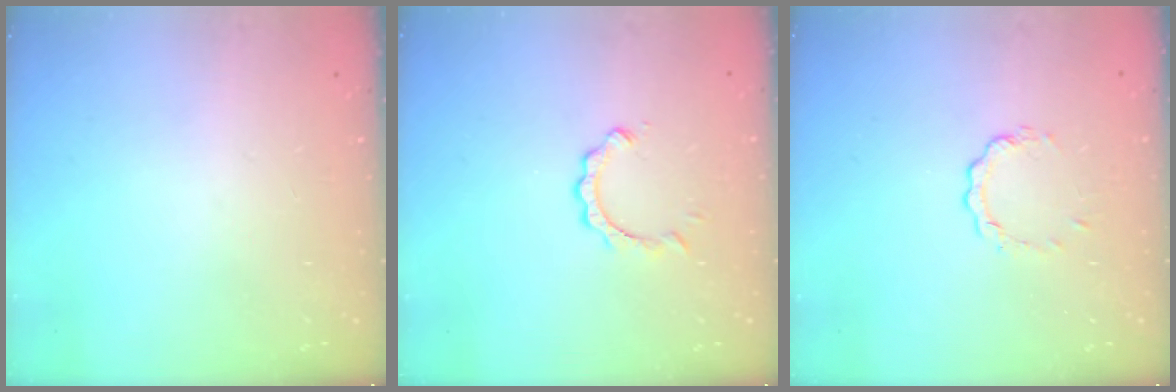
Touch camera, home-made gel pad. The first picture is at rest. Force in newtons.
{"total": 2.0, "press": 2.0, "slide": 0.2}
{"total": 3.7, "press": 3.7, "slide": 0.5}